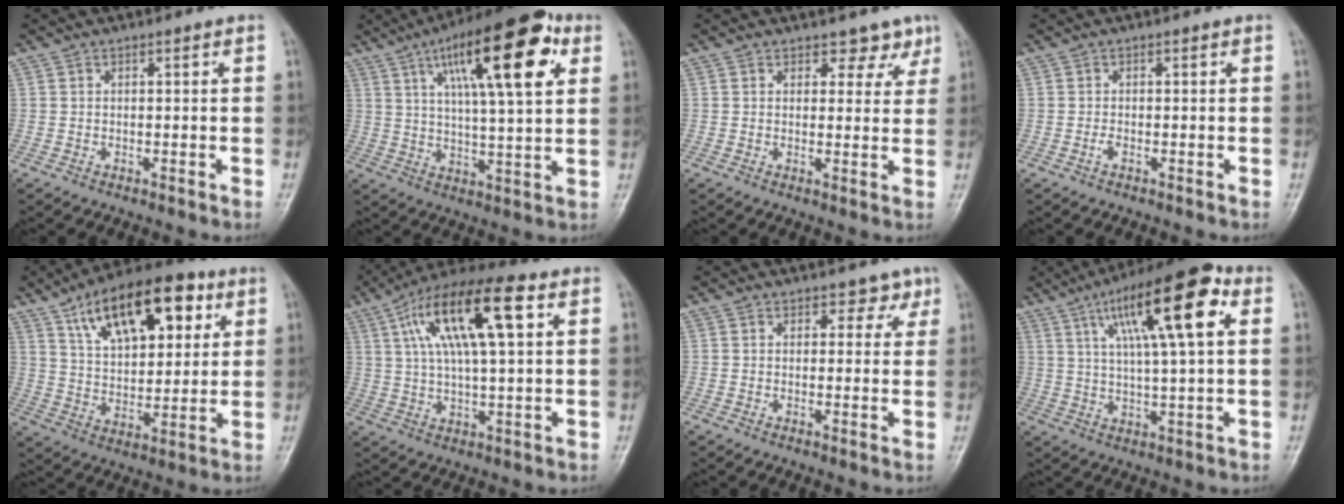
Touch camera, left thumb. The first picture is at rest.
{"total": 20.8, "force": [8.6, 6.0, 18.0], "torque": [-0.252, -0.010, 0.131]}
{"total": 3.8, "force": [2.8, 2.4, 0.9], "torque": [0.021, -0.017, 0.033]}
{"total": 0.9, "force": [-0.4, 0.3, 0.8], "torque": [-0.014, 0.001, -0.007]}
{"total": 19.9, "force": [9.4, 9.7, 14.6], "torque": [-0.191, -0.022, 0.156]}
{"total": 17.6, "force": [5.9, 5.4, 15.7], "torque": [-0.282, 0.018, 0.096]}
{"total": 2.8, "force": [1.9, 1.9, 0.7], "torque": [0.019, -0.008, 0.020]}
{"total": 17.8, "force": [6.6, 4.2, 15.9], "torque": [-0.247, 0.004, 0.101]}